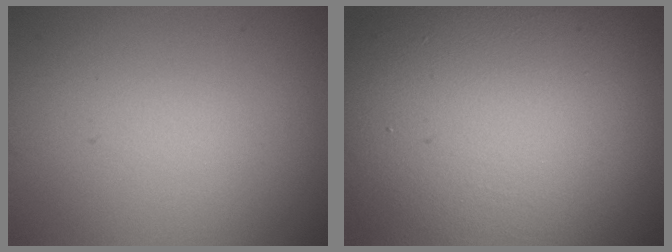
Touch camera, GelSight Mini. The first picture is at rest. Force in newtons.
{"total": 16.3, "press": 16.2, "slide": 1.1}